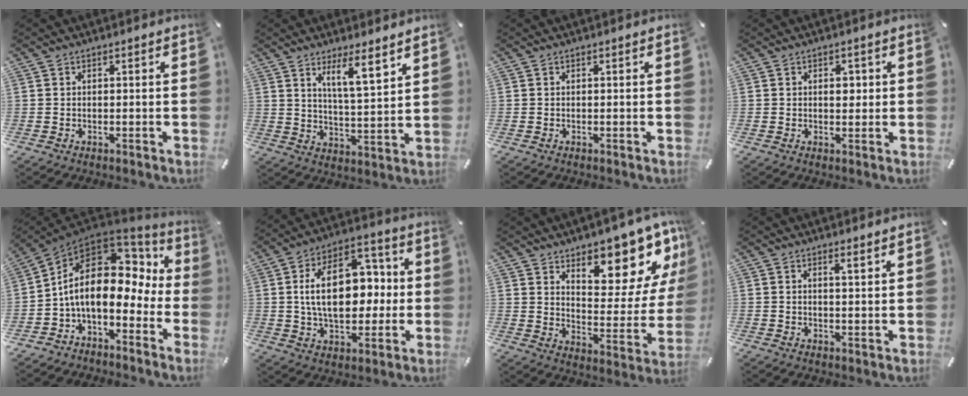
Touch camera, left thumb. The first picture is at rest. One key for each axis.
{"total": 8.6, "fx": 6.3, "fy": 1.1, "fz": 5.8, "tx": -0.099, "ty": -0.039, "tz": 0.105}
{"total": 0.0}
{"total": 3.0, "fx": 0.4, "fy": 2.1, "fz": 2.1, "tx": -0.020, "ty": -0.002, "tz": -0.001}
{"total": 13.4, "fx": 1.3, "fy": 8.3, "fz": 10.4, "tx": -0.193, "ty": -0.026, "tz": 0.020}
{"total": 19.8, "fx": 1.3, "fy": 12.8, "fz": 15.0, "tx": -0.256, "ty": 0.006, "tz": 0.019}
{"total": 13.3, "fx": 10.6, "fy": 5.4, "fz": 5.9, "tx": -0.053, "ty": -0.109, "tz": 0.174}
{"total": 2.1, "fx": 1.6, "fy": -0.1, "fz": 1.4, "tx": -0.021, "ty": -0.008, "tz": 0.026}